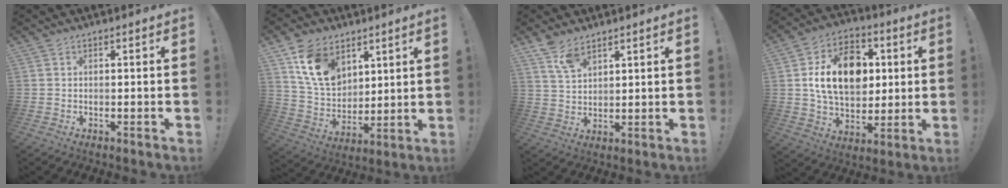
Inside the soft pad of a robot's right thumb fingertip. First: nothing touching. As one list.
[{"total": 15.6, "force": [8.2, 10.5, 8.1], "torque": [-0.151, -0.027, 0.164]}, {"total": 6.7, "force": [5.1, 2.8, 3.4], "torque": [-0.060, -0.025, 0.095]}, {"total": 18.3, "force": [3.4, 13.2, 12.2], "torque": [-0.187, 0.000, 0.065]}]